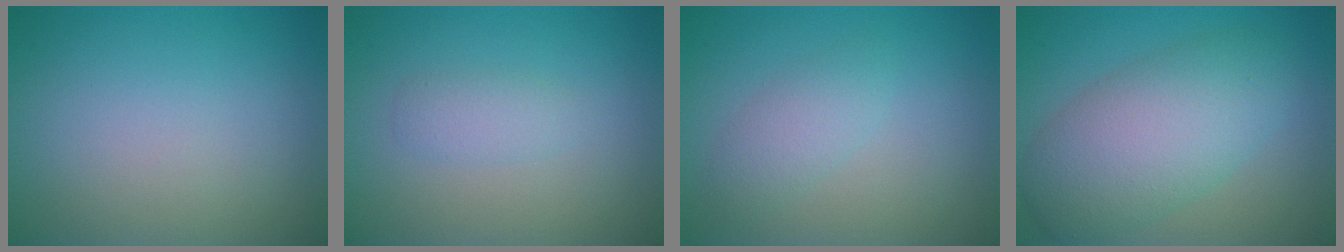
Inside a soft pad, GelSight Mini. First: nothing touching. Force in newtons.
{"total": 1.4, "press": 1.4, "slide": 0.0}
{"total": 2.1, "press": 2.1, "slide": 0.1}
{"total": 7.5, "press": 7.5, "slide": 0.1}